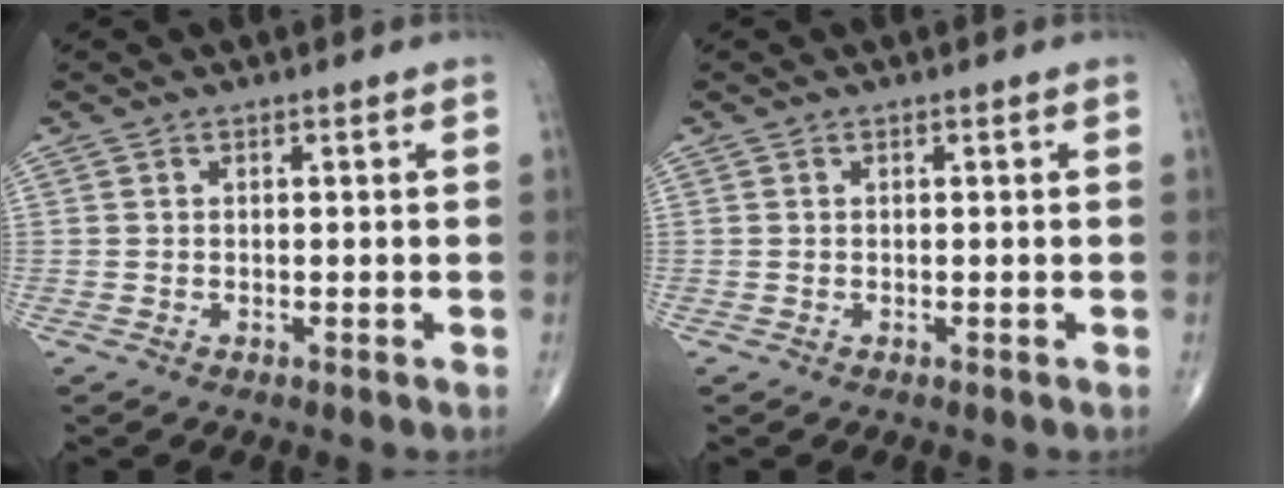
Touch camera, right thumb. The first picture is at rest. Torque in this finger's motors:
{"motor_torque": [-0.02, 0.01, 0.00, 0.01, 0.00]}